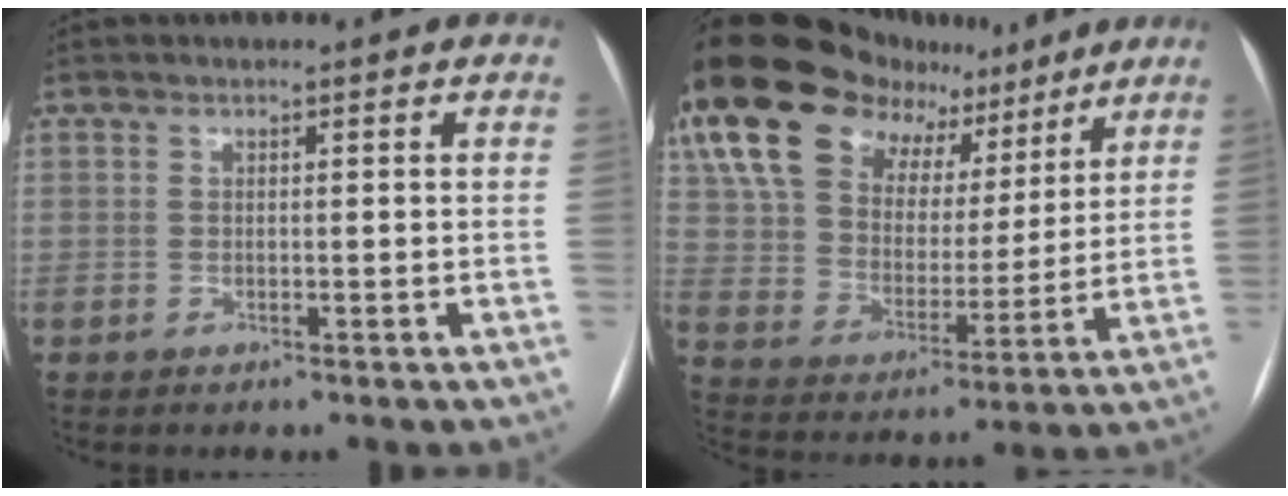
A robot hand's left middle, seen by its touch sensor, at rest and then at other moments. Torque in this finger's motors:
{"motor_torque": [1.23, -0.90, 1.06, 0.21]}